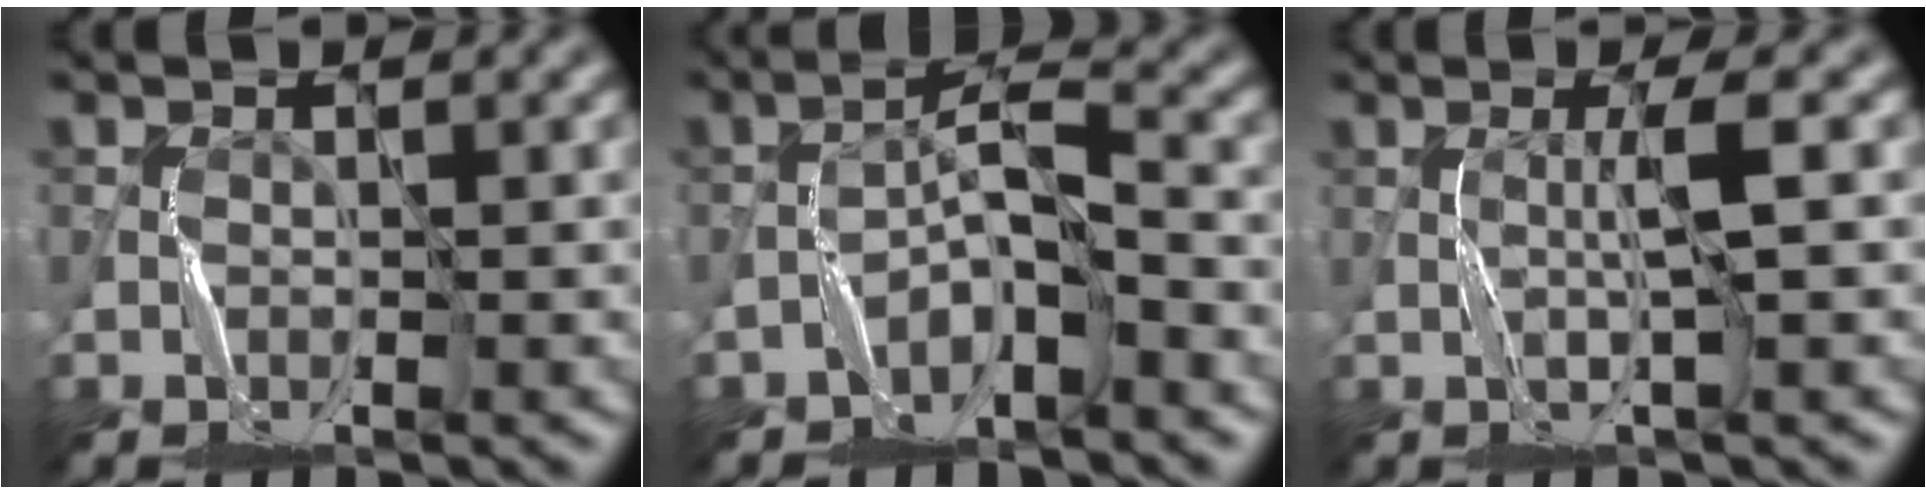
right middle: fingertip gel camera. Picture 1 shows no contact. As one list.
[{"total": 3.7, "force": [-2.1, 0.9, 2.9], "torque": [-0.049, 0.016, -0.043]}, {"total": 2.2, "force": [0.3, -0.2, 2.2], "torque": [-0.039, 0.002, 0.003]}]